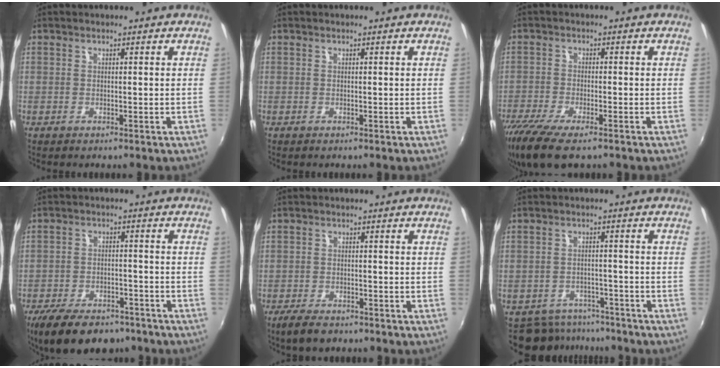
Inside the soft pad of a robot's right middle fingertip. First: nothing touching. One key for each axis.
{"total": 0.0}
{"total": 11.3, "fx": -8.1, "fy": 3.0, "fz": 7.2, "tx": -0.165, "ty": -0.044, "tz": -0.149}
{"total": 14.3, "fx": -10.5, "fy": 6.4, "fz": 7.2, "tx": -0.161, "ty": -0.014, "tz": -0.162}
{"total": 4.9, "fx": -3.7, "fy": 2.1, "fz": 2.4, "tx": -0.063, "ty": -0.007, "tz": -0.064}
{"total": 8.2, "fx": -6.9, "fy": 4.2, "fz": 1.3, "tx": -0.034, "ty": 0.007, "tz": -0.095}